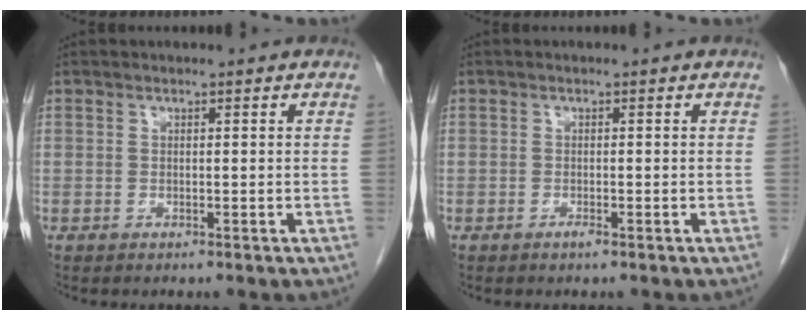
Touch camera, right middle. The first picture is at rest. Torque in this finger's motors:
{"motor_torque": [0.36, 0.01, -0.02, -0.01]}